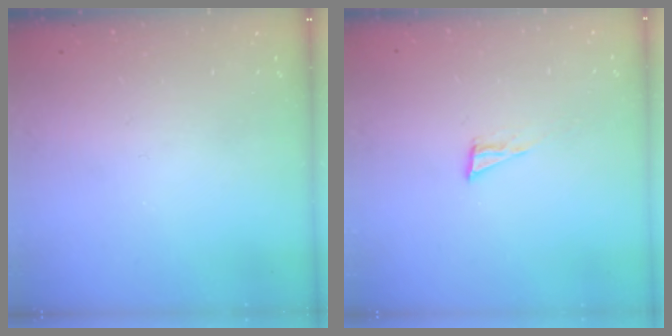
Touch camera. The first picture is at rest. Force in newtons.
{"total": 4.8, "press": 4.7, "slide": 0.6}